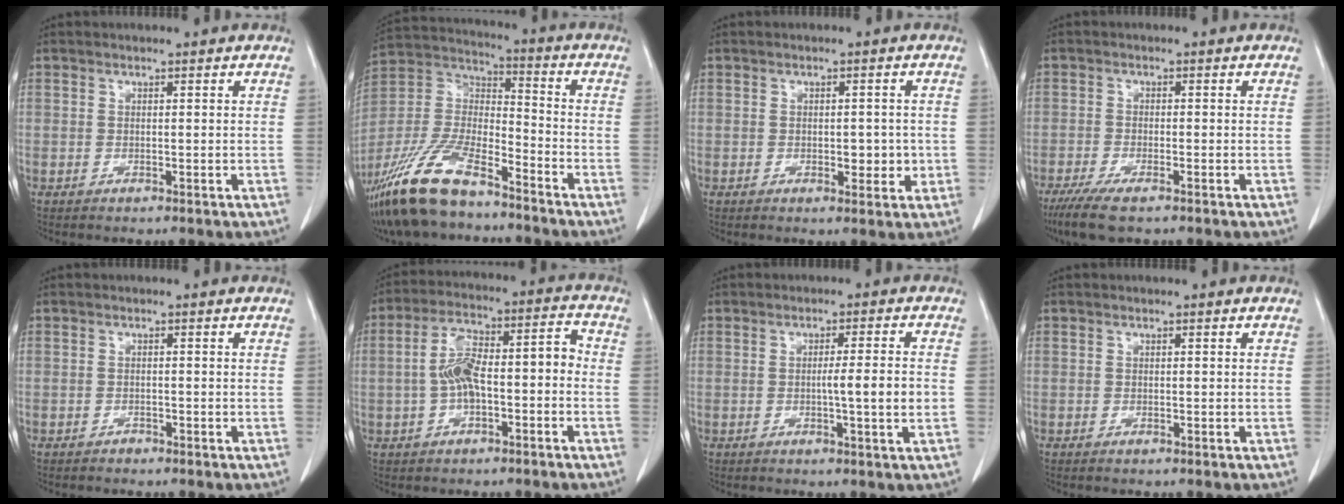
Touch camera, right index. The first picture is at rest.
{"total": 18.5, "force": [-13.7, 5.5, 11.1], "torque": [-0.252, -0.012, -0.259]}
{"total": 3.4, "force": [-0.6, 1.8, 2.8], "torque": [-0.031, 0.001, -0.002]}
{"total": 6.5, "force": [-4.5, 1.3, 4.5], "torque": [-0.083, -0.017, -0.074]}
{"total": 0.6, "force": [-0.6, 0.3, 0.0], "torque": [-0.003, 0.001, -0.011]}
{"total": 9.9, "force": [-1.7, 3.8, 9.0], "torque": [-0.170, 0.048, -0.024]}
{"total": 4.9, "force": [-0.6, -0.5, 4.9], "torque": [-0.074, -0.003, -0.010]}
{"total": 0.0}